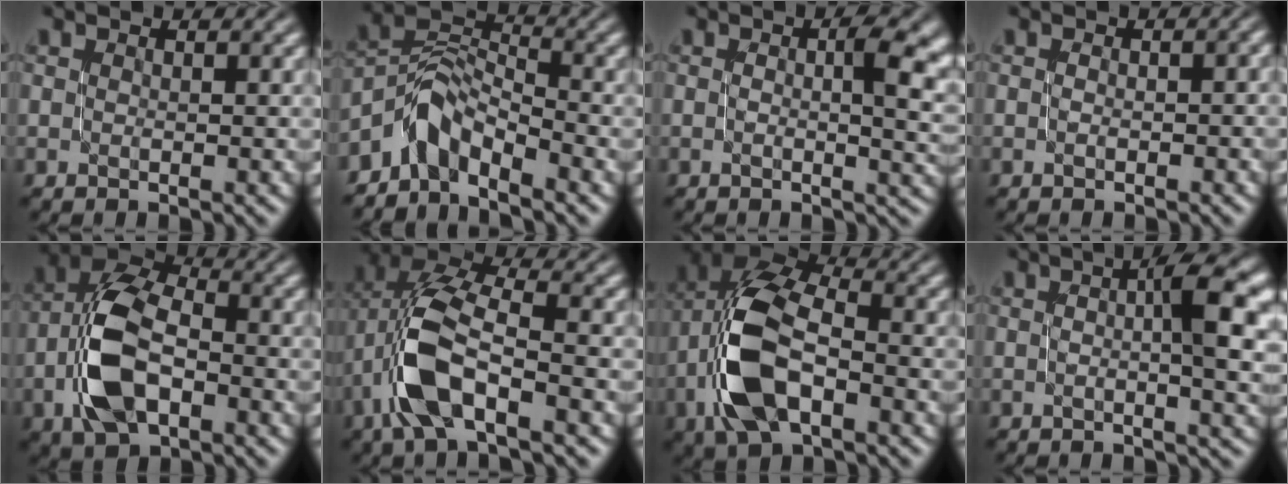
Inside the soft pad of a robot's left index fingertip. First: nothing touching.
{"total": 4.0, "force": [-3.2, 1.8, 1.6], "torque": [-0.022, 0.016, -0.072]}
{"total": 6.2, "force": [0.6, 2.3, 5.8], "torque": [-0.069, 0.003, 0.008]}
{"total": 1.1, "force": [-0.3, 0.4, 1.0], "torque": [-0.012, 0.000, -0.006]}
{"total": 7.9, "force": [-1.9, 4.6, 6.1], "torque": [-0.134, 0.013, -0.044]}
{"total": 8.2, "force": [-2.6, 3.9, 6.7], "torque": [-0.156, 0.011, -0.057]}
{"total": 9.8, "force": [-2.4, 5.4, 7.9], "torque": [-0.176, 0.010, -0.053]}
{"total": 5.5, "force": [0.5, 1.2, 5.4], "torque": [-0.073, 0.010, 0.004]}